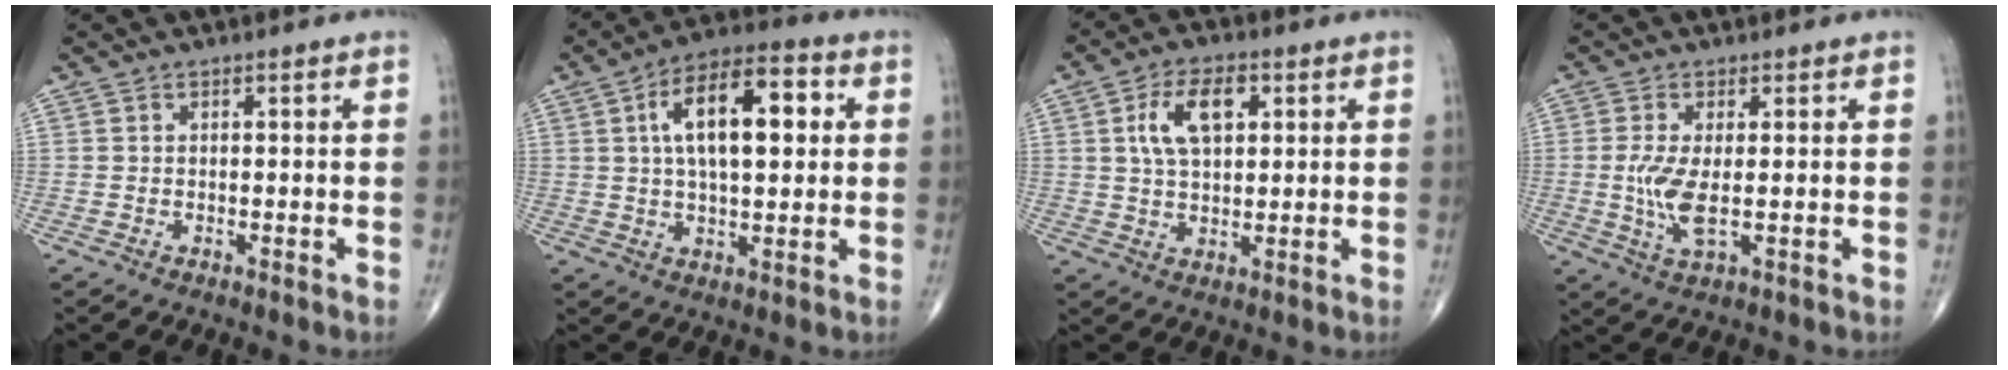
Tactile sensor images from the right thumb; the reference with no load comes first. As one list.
[{"total": 15.4, "force": [3.4, 7.0, 13.3], "torque": [-0.203, 0.016, 0.050]}, {"total": 9.1, "force": [2.7, 4.9, 7.2], "torque": [-0.120, 0.002, 0.048]}, {"total": 6.1, "force": [-0.2, 2.1, 5.8], "torque": [-0.134, -0.016, -0.003]}]